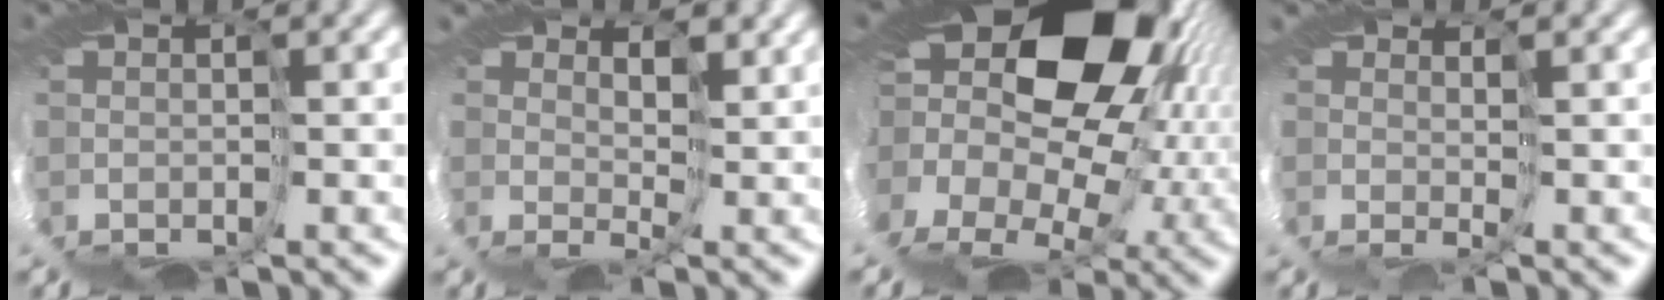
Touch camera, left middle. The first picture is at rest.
{"total": 4.1, "force": [3.6, 0.9, 1.7], "torque": [-0.002, 0.017, 0.045]}
{"total": 15.7, "force": [5.8, 10.0, 10.6], "torque": [-0.191, -0.011, 0.086]}
{"total": 2.2, "force": [2.0, -0.7, 0.3], "torque": [0.000, -0.002, 0.029]}